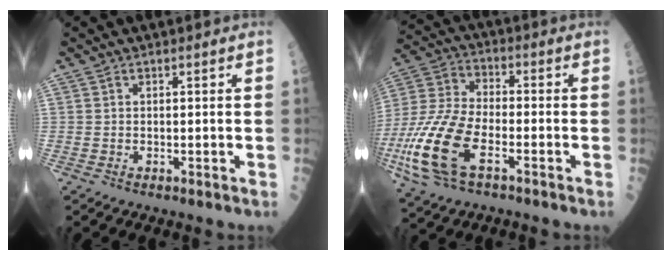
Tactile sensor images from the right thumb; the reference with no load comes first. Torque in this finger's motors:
{"motor_torque": [2.49, 2.21, 1.70, -0.80, 0.23]}